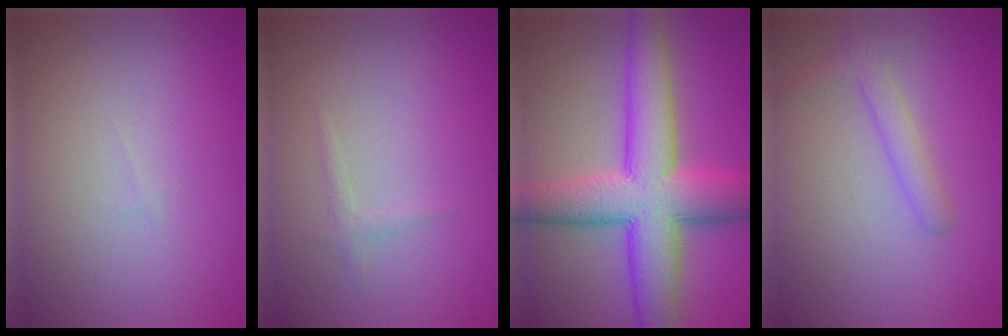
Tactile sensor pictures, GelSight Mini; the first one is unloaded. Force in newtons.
{"total": 0.8, "press": 0.8, "slide": 0.0}
{"total": 10.1, "press": 10.1, "slide": 0.3}
{"total": 2.0, "press": 1.9, "slide": 0.1}